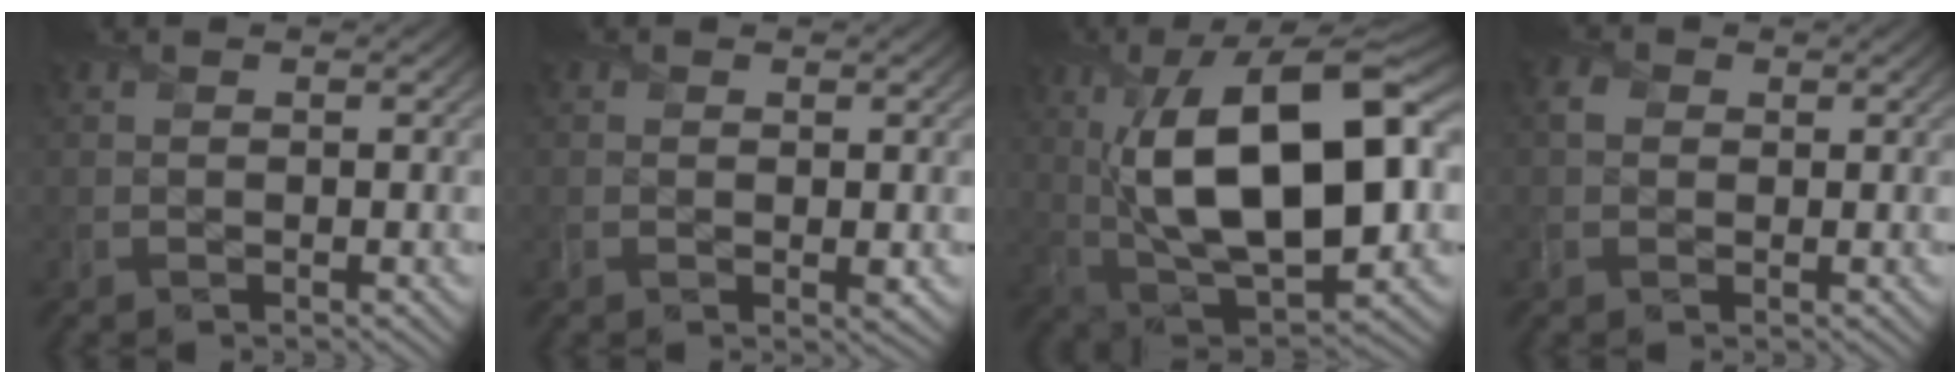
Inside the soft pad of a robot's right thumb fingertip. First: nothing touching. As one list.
[{"total": 0.9, "force": [-0.2, 0.6, 0.7], "torque": [-0.010, -0.009, -0.003]}, {"total": 18.2, "force": [2.3, 8.0, 16.2], "torque": [-0.281, 0.016, 0.027]}, {"total": 1.9, "force": [0.4, 1.7, 0.9], "torque": [-0.027, 0.003, 0.002]}]